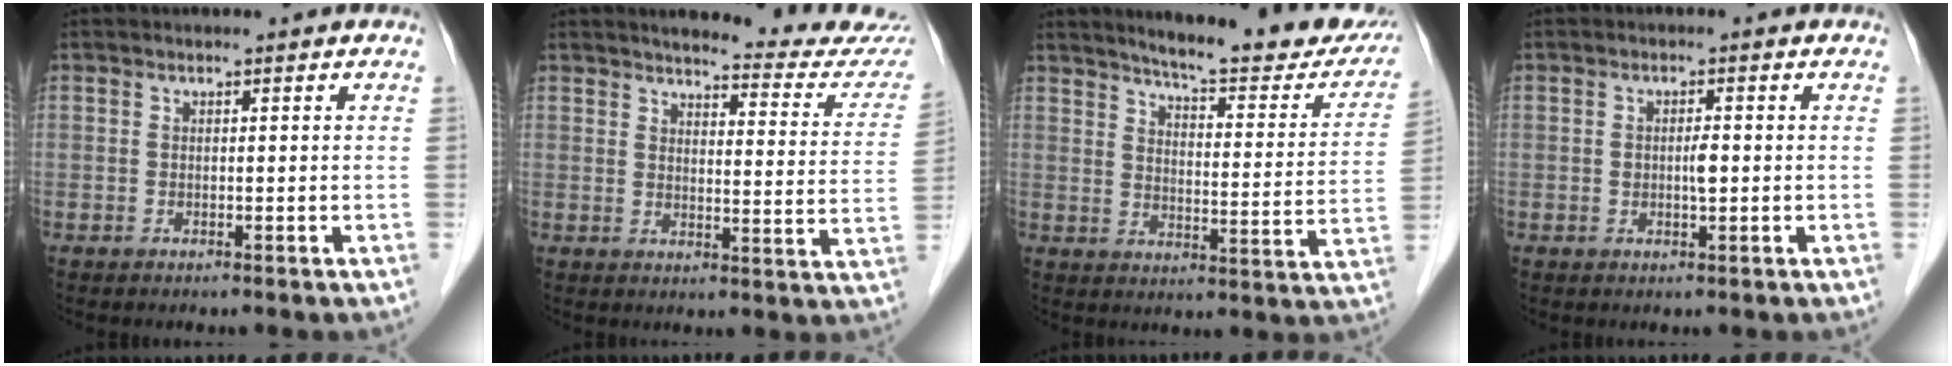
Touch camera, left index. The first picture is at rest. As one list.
[{"total": 15.6, "force": [15.0, 1.1, 4.2], "torque": [-0.037, -0.076, 0.153]}, {"total": 21.3, "force": [18.8, 3.2, 9.6], "torque": [-0.115, -0.053, 0.221]}, {"total": 2.0, "force": [-0.1, 0.6, 1.9], "torque": [-0.036, 0.001, -0.001]}]